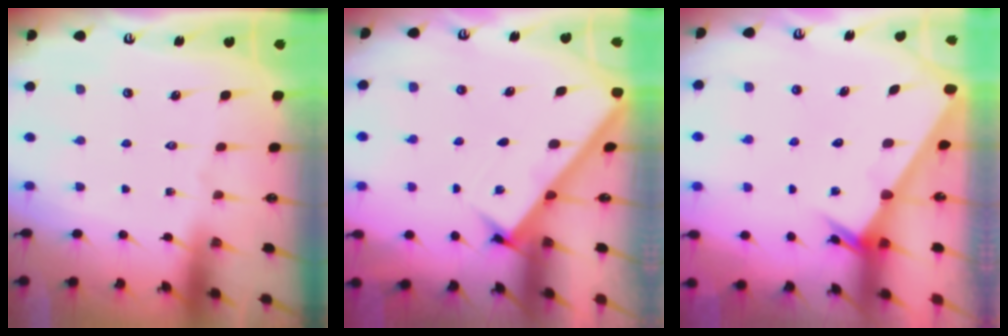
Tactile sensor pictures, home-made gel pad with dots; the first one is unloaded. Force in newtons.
{"total": 2.7, "press": 2.7, "slide": 0.4}
{"total": 2.3, "press": 2.3, "slide": 0.1}